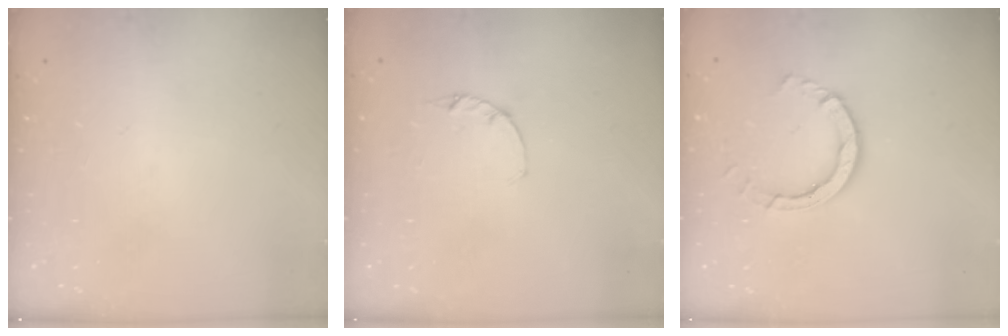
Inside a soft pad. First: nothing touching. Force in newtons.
{"total": 1.2, "press": 1.1, "slide": 0.3}
{"total": 5.9, "press": 5.9, "slide": 0.5}